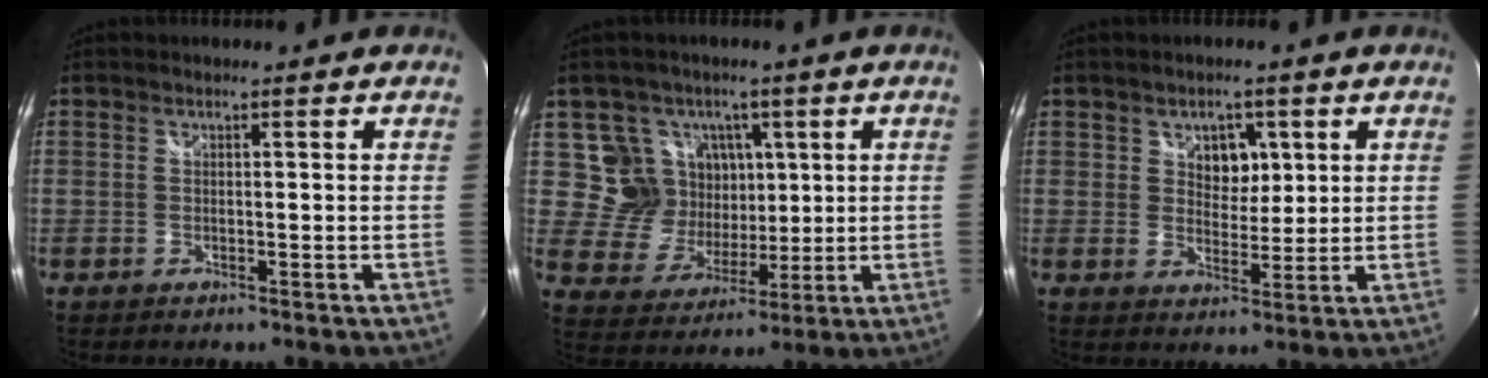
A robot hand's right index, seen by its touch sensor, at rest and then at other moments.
{"total": 10.2, "force": [3.7, 9.3, 2.3], "torque": [-0.061, 0.002, 0.074]}
{"total": 5.0, "force": [1.9, 3.7, 2.8], "torque": [-0.034, 0.003, 0.033]}